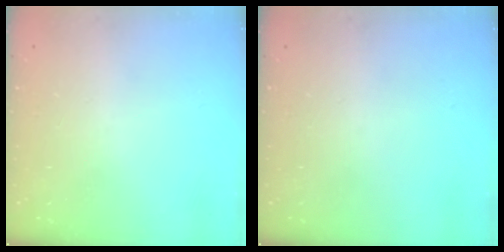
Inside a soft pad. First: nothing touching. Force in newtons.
{"total": 0.0}